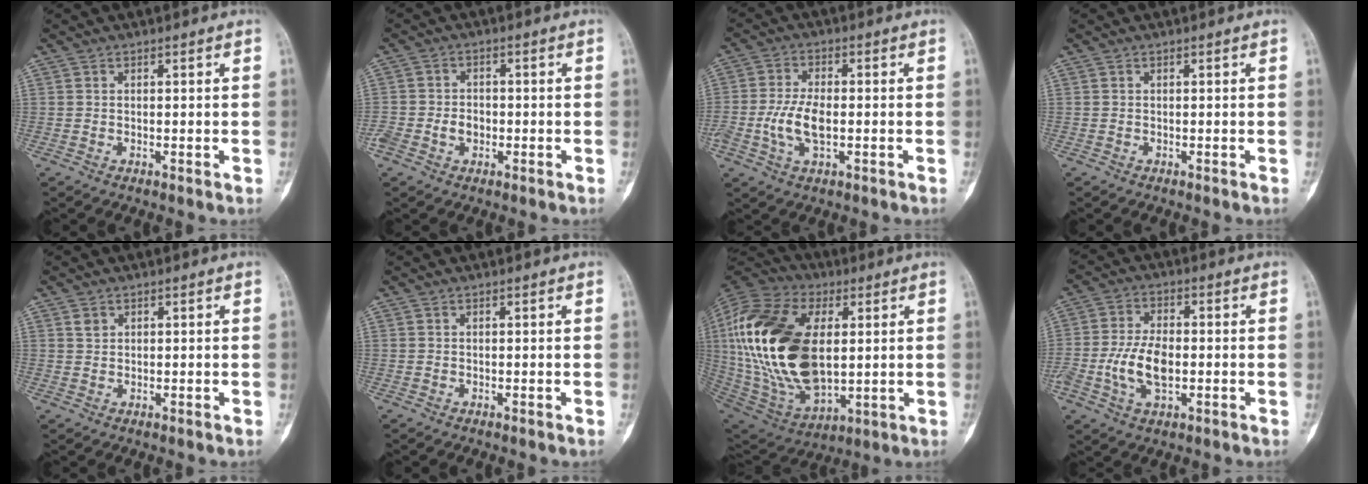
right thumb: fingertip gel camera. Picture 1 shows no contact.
{"total": 4.0, "force": [-1.1, 3.1, 2.3], "torque": [-0.033, 0.013, -0.017]}
{"total": 7.5, "force": [-1.3, 3.8, 6.4], "torque": [-0.139, 0.006, -0.023]}
{"total": 0.0}
{"total": 1.3, "force": [0.7, 1.0, 0.5], "torque": [0.004, -0.002, 0.012]}
{"total": 0.0}
{"total": 31.4, "force": [3.3, 17.6, 25.8], "torque": [-0.538, -0.015, 0.068]}
{"total": 9.0, "force": [-1.6, 4.9, 7.4], "torque": [-0.149, 0.010, -0.029]}